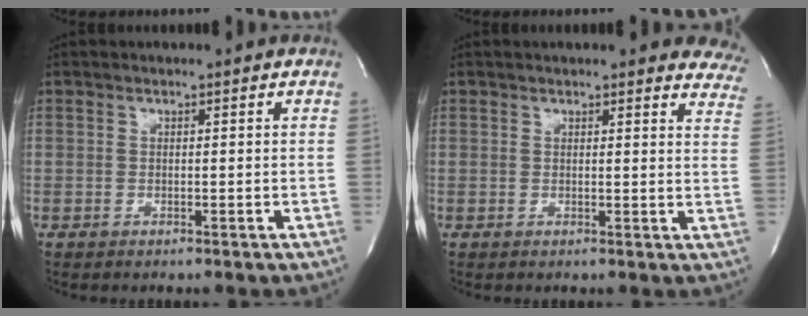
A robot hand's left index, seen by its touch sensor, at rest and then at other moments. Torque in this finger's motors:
{"motor_torque": [1.03, -1.11, 0.33, 0.08]}